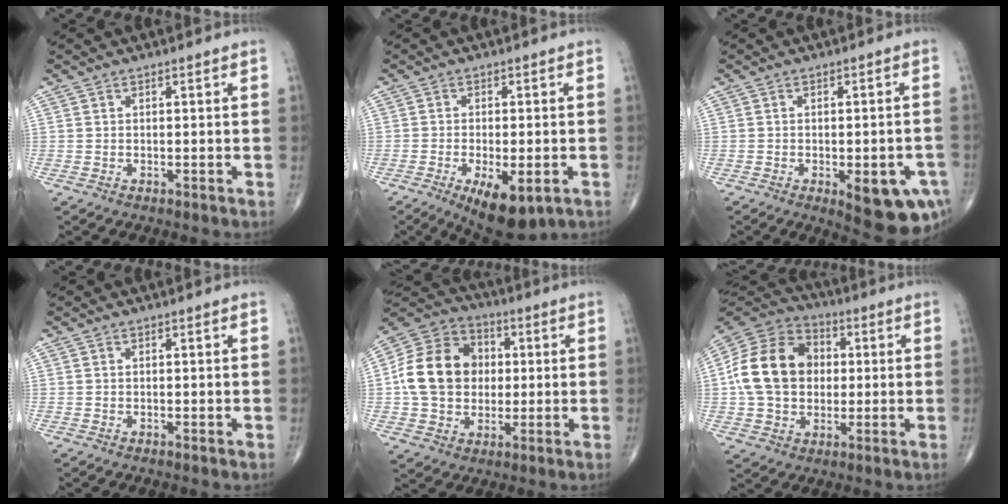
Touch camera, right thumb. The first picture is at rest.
{"total": 10.4, "force": [-4.7, 4.2, 8.4], "torque": [-0.126, -0.008, -0.065]}
{"total": 11.5, "force": [-4.4, 4.3, 9.6], "torque": [-0.101, 0.006, -0.044]}
{"total": 0.0}
{"total": 16.0, "force": [0.8, 13.0, 9.3], "torque": [-0.152, 0.024, 0.012]}
{"total": 17.6, "force": [1.0, 13.7, 11.1], "torque": [-0.189, 0.024, 0.015]}